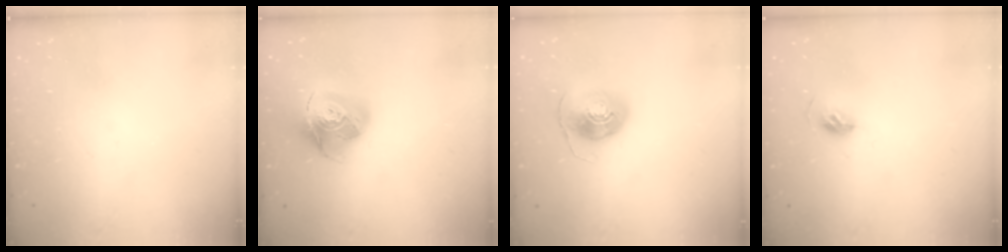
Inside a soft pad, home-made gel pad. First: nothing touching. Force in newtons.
{"total": 16.4, "press": 16.3, "slide": 1.8}
{"total": 8.8, "press": 8.7, "slide": 1.0}
{"total": 6.2, "press": 6.1, "slide": 1.2}